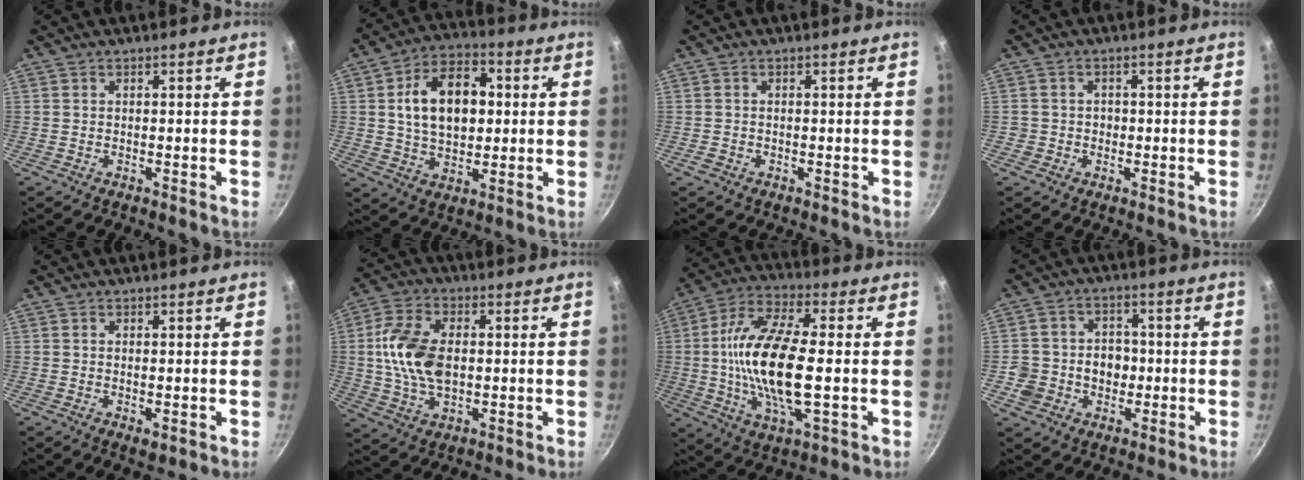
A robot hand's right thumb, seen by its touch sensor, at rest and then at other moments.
{"total": 14.7, "force": [2.1, 9.6, 10.9], "torque": [-0.148, 0.009, 0.030]}
{"total": 0.8, "force": [-0.4, 0.6, 0.3], "torque": [-0.007, 0.002, -0.007]}
{"total": 1.9, "force": [-0.5, 1.8, 0.4], "torque": [0.003, 0.006, -0.007]}
{"total": 1.6, "force": [-0.1, 0.8, 1.4], "torque": [-0.022, -0.005, 0.001]}
{"total": 13.0, "force": [0.7, 8.1, 10.1], "torque": [-0.183, 0.009, 0.007]}
{"total": 18.6, "force": [-0.6, 7.1, 17.2], "torque": [-0.334, 0.014, -0.021]}
{"total": 8.1, "force": [-1.4, 7.2, 3.4], "torque": [-0.024, 0.021, -0.027]}